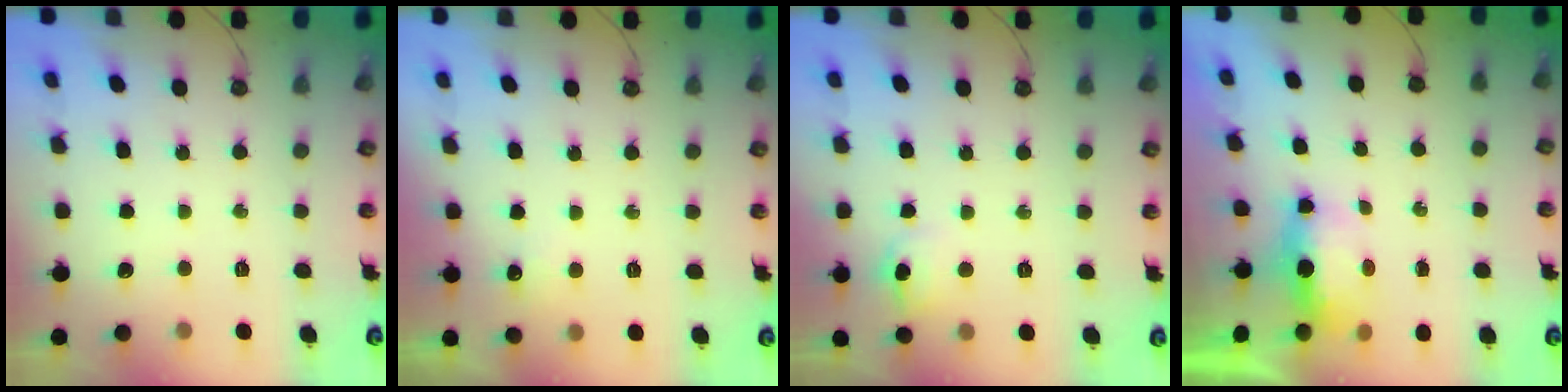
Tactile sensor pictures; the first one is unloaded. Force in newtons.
{"total": 4.6, "press": 4.5, "slide": 1.1}
{"total": 4.7, "press": 4.5, "slide": 1.5}
{"total": 6.7, "press": 6.4, "slide": 2.2}